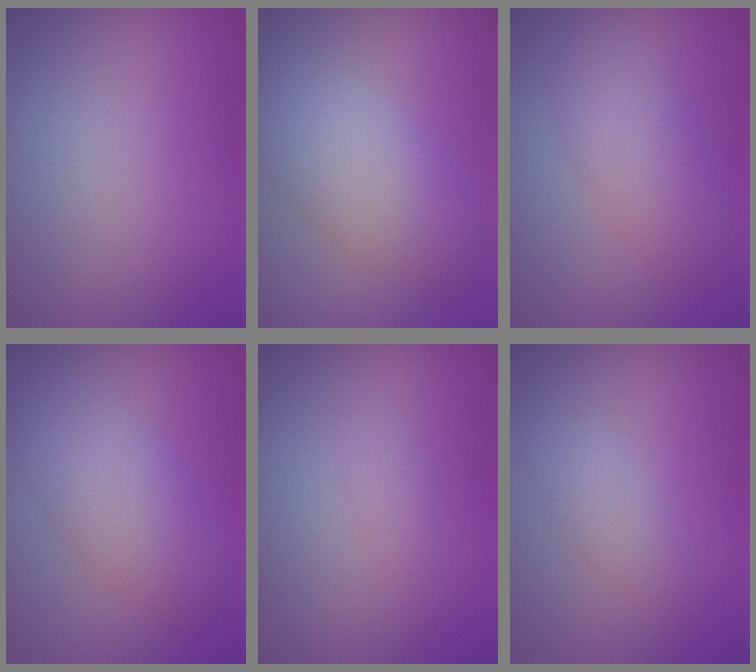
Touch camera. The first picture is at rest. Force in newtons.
{"total": 5.2, "press": 5.2, "slide": 0.4}
{"total": 3.8, "press": 3.8, "slide": 0.1}
{"total": 4.7, "press": 4.7, "slide": 0.0}
{"total": 0.9, "press": 0.9, "slide": 0.1}
{"total": 1.6, "press": 1.6, "slide": 0.1}